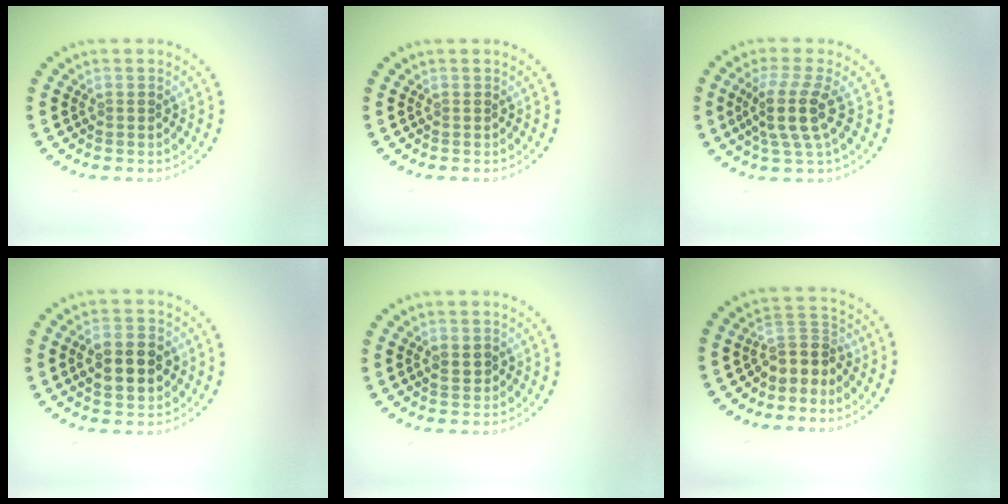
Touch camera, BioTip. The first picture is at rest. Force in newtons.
{"total": 0.0}
{"total": 3.9, "press": 3.0, "slide": 2.5}
{"total": 4.6, "press": 4.6, "slide": 0.1}
{"total": 0.9, "press": 0.9, "slide": 0.2}
{"total": 2.7, "press": 2.0, "slide": 1.7}